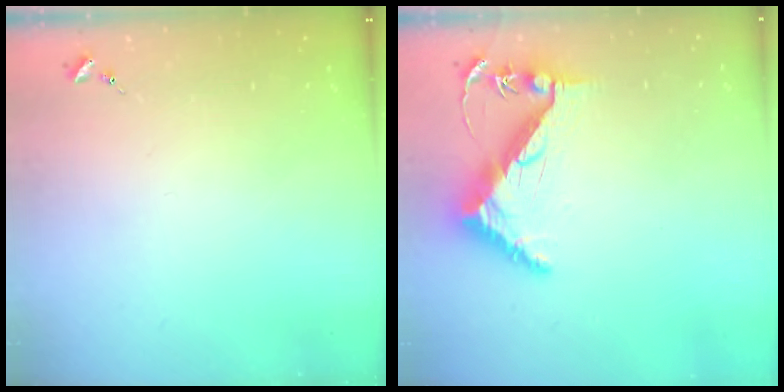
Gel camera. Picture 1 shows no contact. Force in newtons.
{"total": 8.7, "press": 8.6, "slide": 0.9}